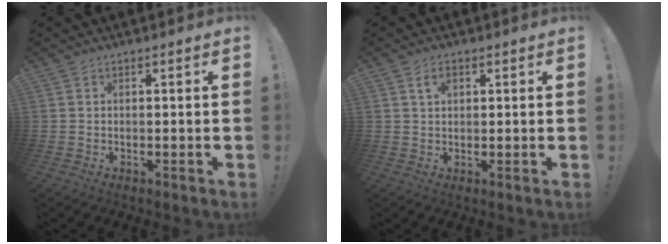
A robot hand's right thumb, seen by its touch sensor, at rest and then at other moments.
{"total": 3.1, "force": [1.3, 1.7, 2.1], "torque": [-0.037, 0.001, 0.022]}